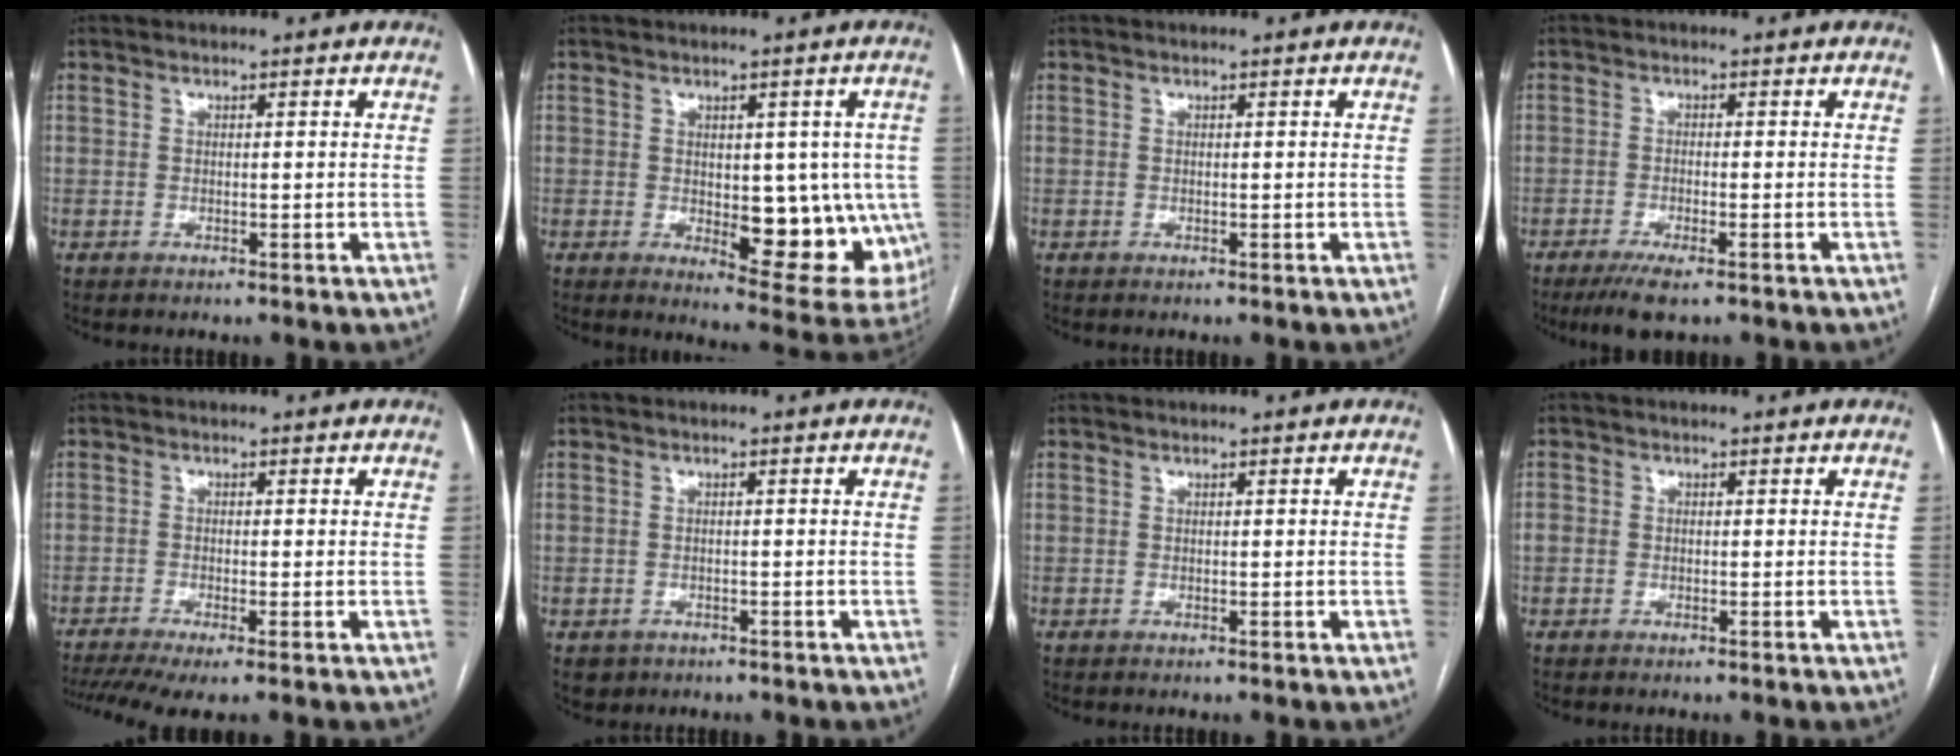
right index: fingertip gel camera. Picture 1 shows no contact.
{"total": 13.8, "force": [-1.5, 5.8, 12.5], "torque": [-0.121, 0.000, 0.001]}
{"total": 0.0}
{"total": 4.8, "force": [-3.2, 0.8, 3.5], "torque": [-0.065, -0.014, -0.055]}
{"total": 6.2, "force": [-4.2, 0.8, 4.5], "torque": [-0.074, -0.011, -0.076]}
{"total": 2.4, "force": [-1.2, 2.0, 0.3], "torque": [-0.002, 0.002, -0.017]}
{"total": 0.0}
{"total": 1.9, "force": [-0.2, 1.7, 0.7], "torque": [-0.018, 0.013, -0.001]}